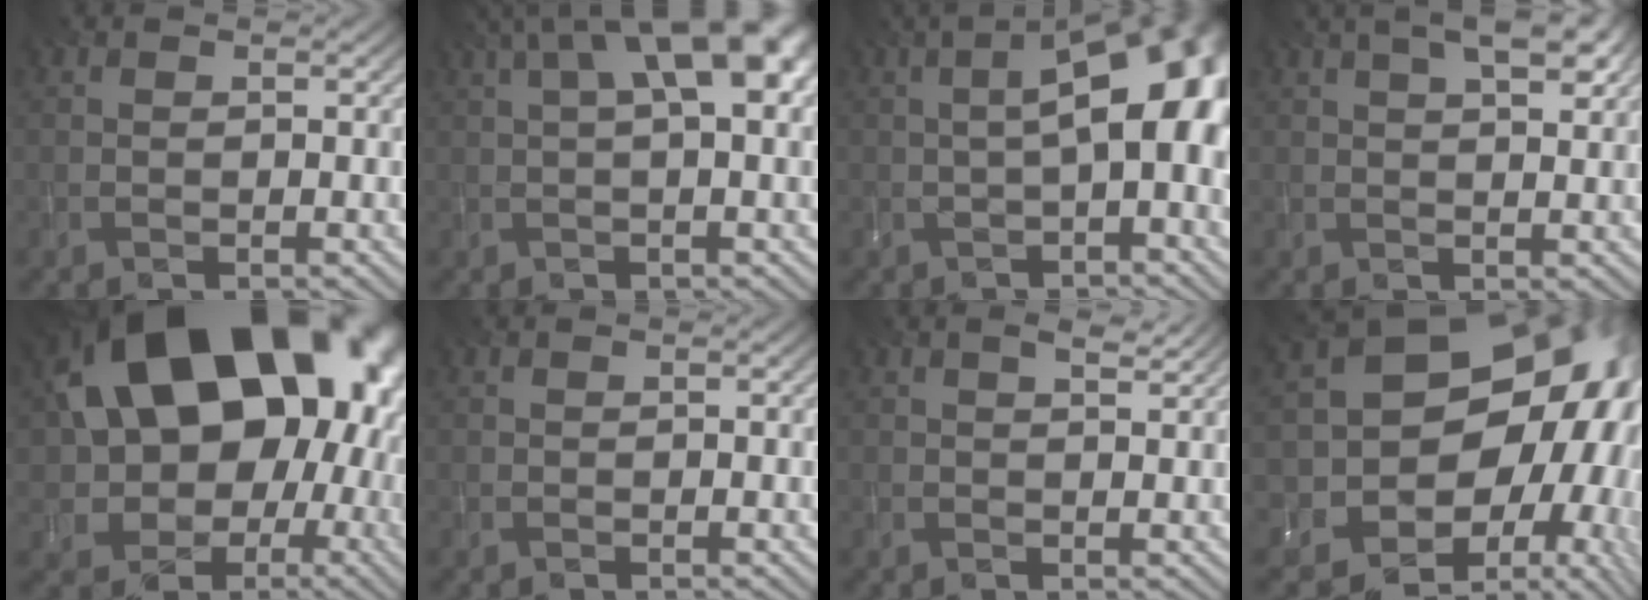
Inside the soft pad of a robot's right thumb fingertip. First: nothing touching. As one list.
[{"total": 11.3, "force": [3.8, 3.9, 9.9], "torque": [-0.147, 0.026, 0.048]}, {"total": 10.5, "force": [0.3, 4.2, 9.6], "torque": [-0.152, 0.012, 0.006]}, {"total": 6.6, "force": [3.2, 2.4, 5.2], "torque": [-0.079, 0.014, 0.046]}, {"total": 22.8, "force": [4.8, 17.2, 14.2], "torque": [-0.237, -0.012, 0.096]}, {"total": 0.0}, {"total": 2.0, "force": [1.3, 0.6, 1.4], "torque": [-0.026, -0.003, 0.022]}, {"total": 21.2, "force": [-1.2, 16.7, 13.1], "torque": [-0.188, -0.040, 0.003]}]